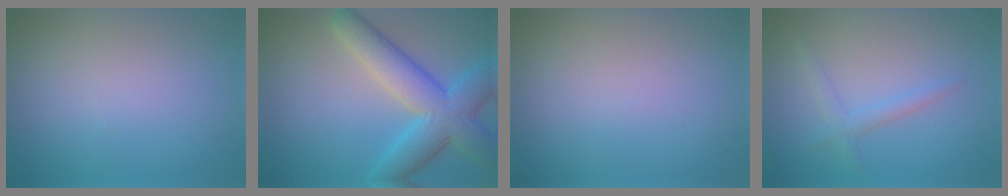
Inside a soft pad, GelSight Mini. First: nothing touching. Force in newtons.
{"total": 7.6, "press": 7.6, "slide": 0.3}
{"total": 0.0}
{"total": 1.7, "press": 1.7, "slide": 0.1}